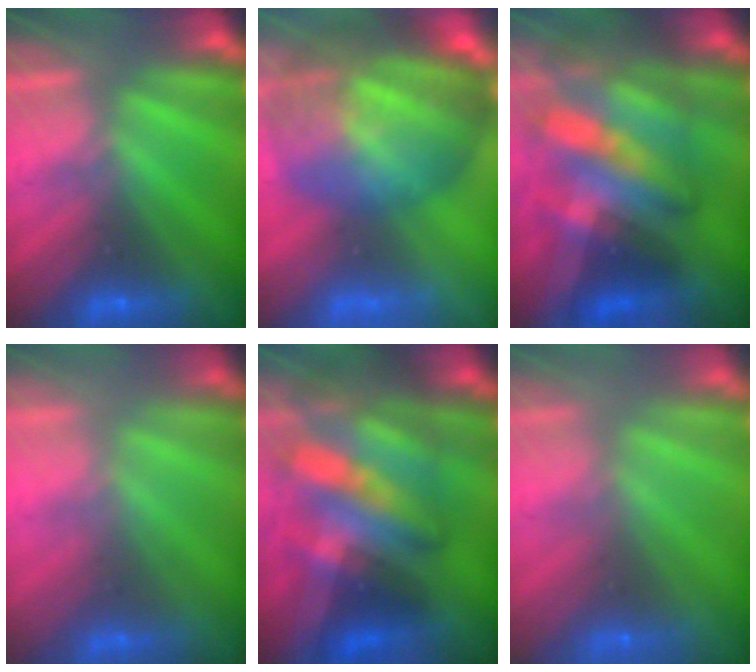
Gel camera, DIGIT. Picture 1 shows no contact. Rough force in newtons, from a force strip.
{"total": 11.3}
{"total": 7.2}
{"total": 2.5}
{"total": 7.2}
{"total": 8.5}